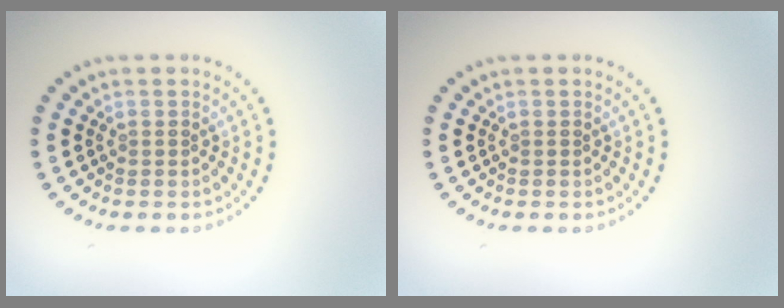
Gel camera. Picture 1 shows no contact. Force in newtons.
{"total": 0.0}